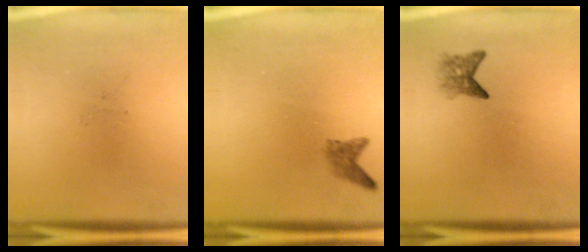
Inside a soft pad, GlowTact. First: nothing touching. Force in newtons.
{"total": 1.6}
{"total": 2.2}